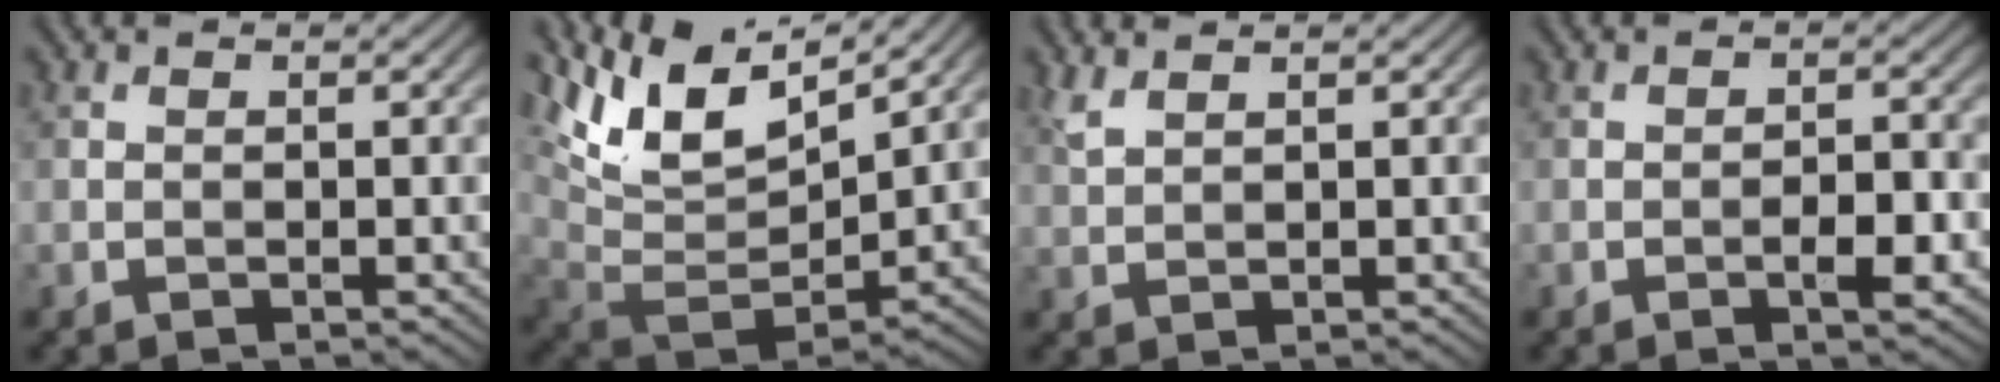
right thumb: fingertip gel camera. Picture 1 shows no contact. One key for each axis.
{"total": 13.2, "fx": 7.5, "fy": 5.5, "fz": 9.4, "tx": -0.220, "ty": 0.014, "tz": 0.141}
{"total": 1.7, "fx": 1.4, "fy": 0.2, "fz": 0.9, "tx": -0.030, "ty": 0.007, "tz": 0.036}
{"total": 3.3, "fx": -1.4, "fy": 1.1, "fz": 2.8, "tx": -0.040, "ty": 0.006, "tz": -0.023}